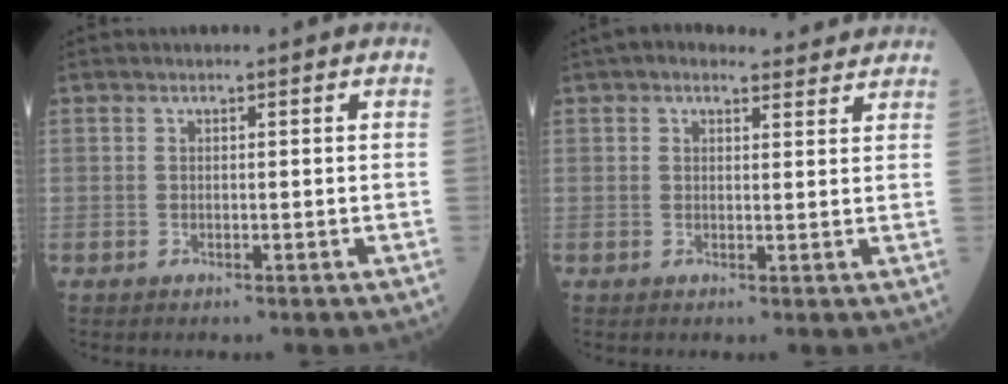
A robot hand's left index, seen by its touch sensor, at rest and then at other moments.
{"total": 6.3, "force": [5.5, 2.2, 2.1], "torque": [-0.026, 0.028, 0.068]}